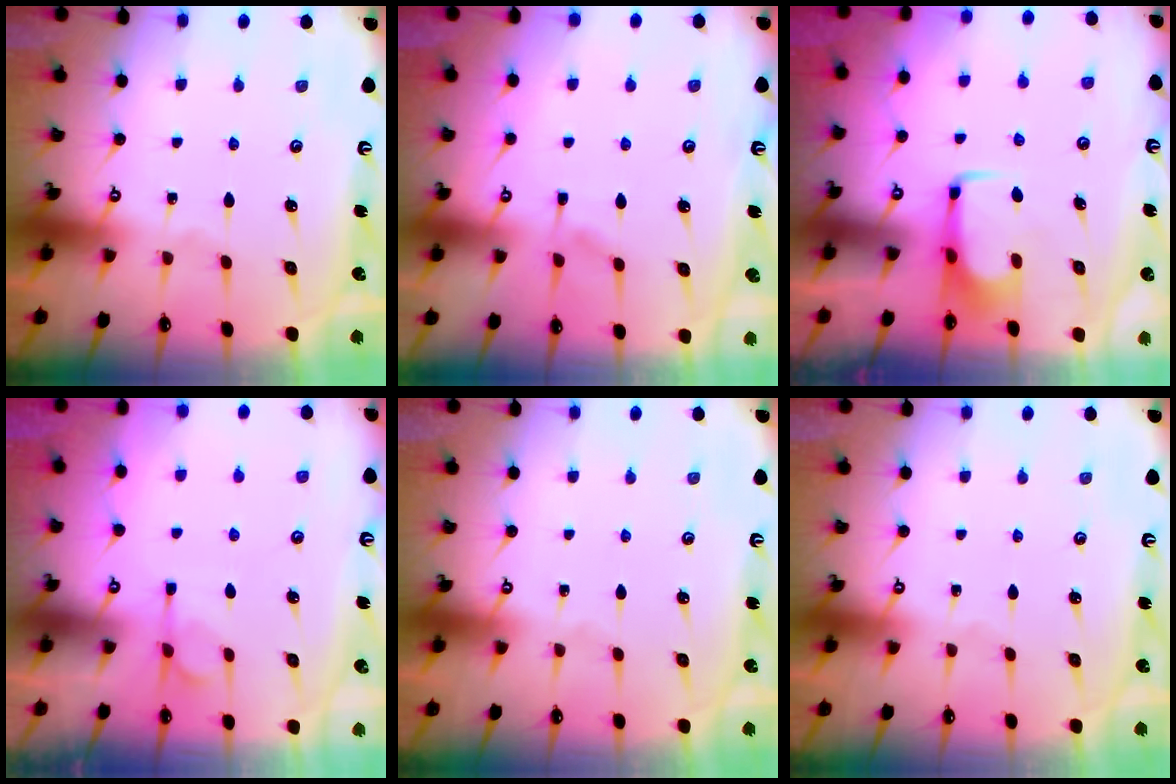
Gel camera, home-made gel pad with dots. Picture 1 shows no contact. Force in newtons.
{"total": 3.9, "press": 3.9, "slide": 0.6}
{"total": 1.6, "press": 1.6, "slide": 0.5}
{"total": 3.8, "press": 3.6, "slide": 1.4}
{"total": 0.0}
{"total": 0.0}